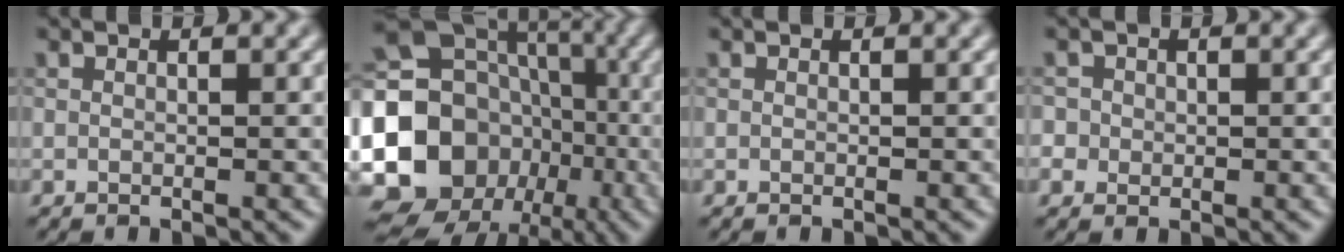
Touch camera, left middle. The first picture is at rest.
{"total": 17.4, "force": [-4.4, 15.1, 7.6], "torque": [-0.161, 0.005, -0.097]}
{"total": 0.0}
{"total": 2.1, "force": [0.3, 2.0, 0.6], "torque": [-0.002, 0.008, 0.001]}